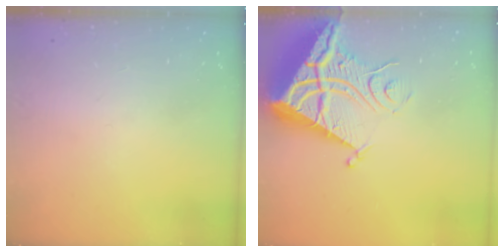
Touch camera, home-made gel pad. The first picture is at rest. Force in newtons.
{"total": 12.2, "press": 12.1, "slide": 1.3}